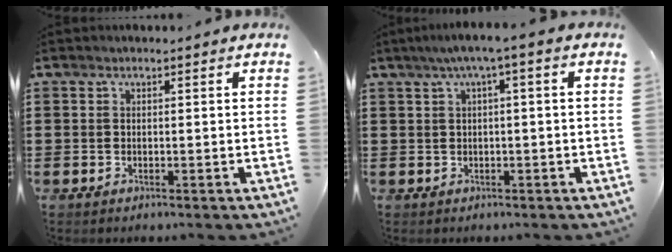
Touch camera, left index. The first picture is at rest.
{"total": 2.7, "force": [-0.3, -0.1, 2.7], "torque": [-0.048, 0.001, -0.009]}